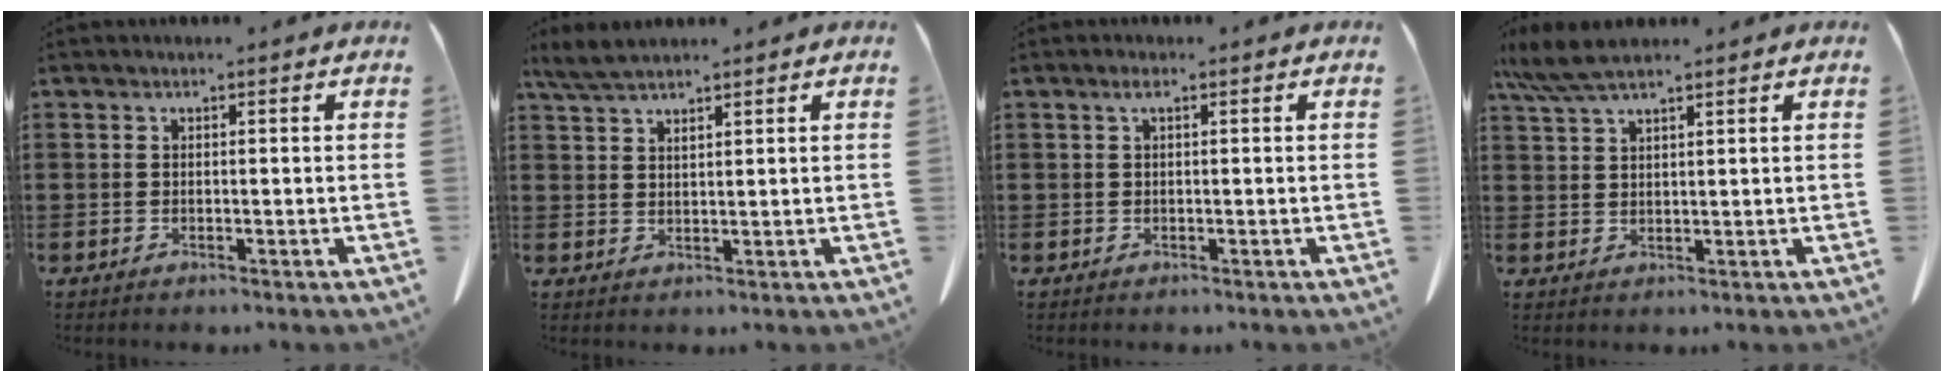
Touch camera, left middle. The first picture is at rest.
{"total": 3.3, "force": [2.8, 0.3, 1.6], "torque": [-0.038, -0.003, 0.054]}
{"total": 1.2, "force": [0.3, 0.3, 1.1], "torque": [-0.024, 0.003, 0.006]}
{"total": 5.5, "force": [4.3, 0.8, 3.3], "torque": [-0.075, -0.004, 0.081]}